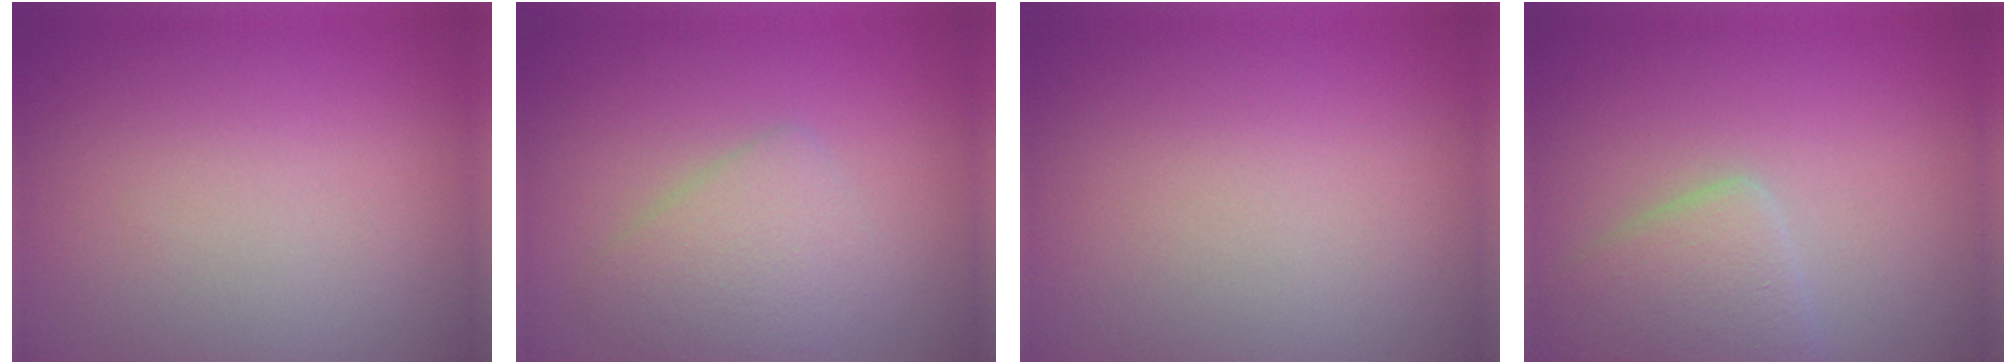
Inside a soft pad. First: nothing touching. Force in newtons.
{"total": 2.9, "press": 2.9, "slide": 0.0}
{"total": 0.0}
{"total": 3.6, "press": 3.6, "slide": 0.2}